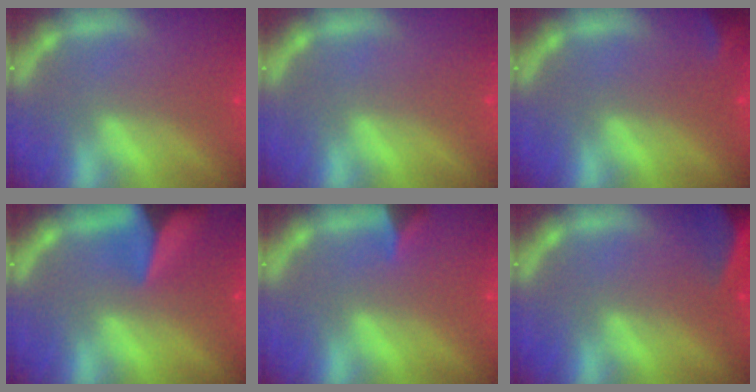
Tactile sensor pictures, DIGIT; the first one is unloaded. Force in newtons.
{"total": 0.0}
{"total": 1.4}
{"total": 8.4}
{"total": 1.9}
{"total": 10.0}